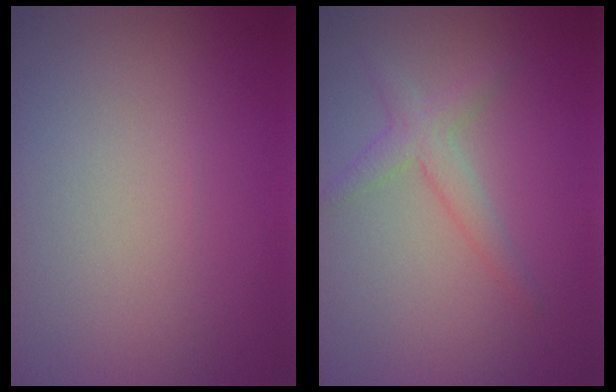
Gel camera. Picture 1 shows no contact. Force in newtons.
{"total": 2.2, "press": 2.2, "slide": 0.1}